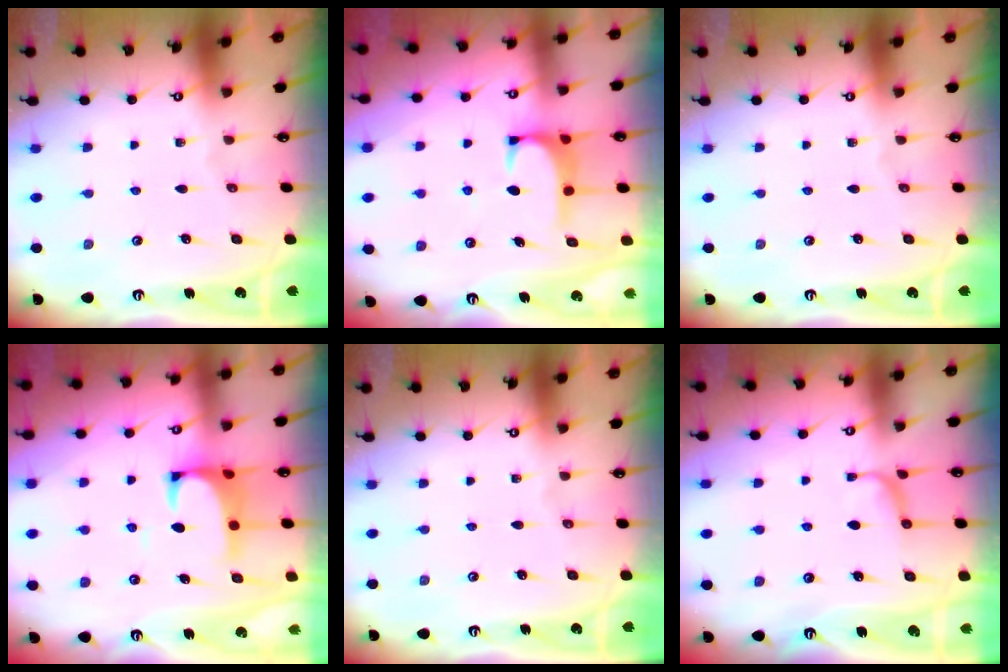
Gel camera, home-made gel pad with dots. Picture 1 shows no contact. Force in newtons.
{"total": 1.7, "press": 1.5, "slide": 0.8}
{"total": 0.0}
{"total": 2.1, "press": 1.9, "slide": 0.9}
{"total": 0.0}
{"total": 2.0, "press": 1.8, "slide": 0.9}